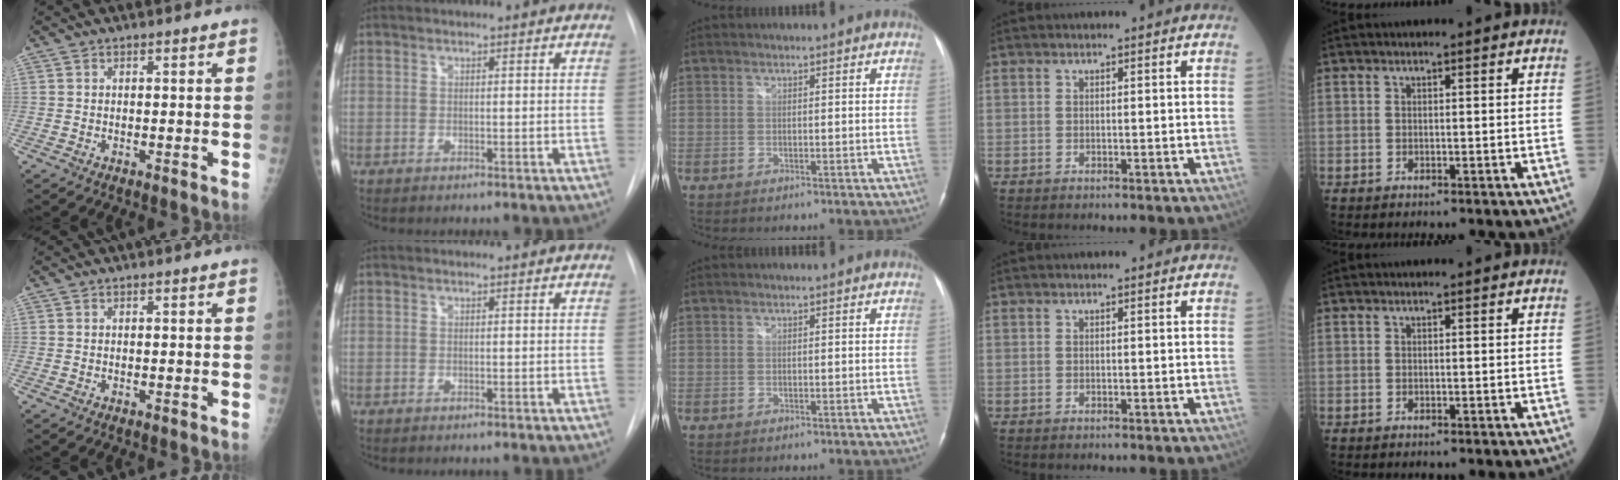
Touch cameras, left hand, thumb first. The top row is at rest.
{}